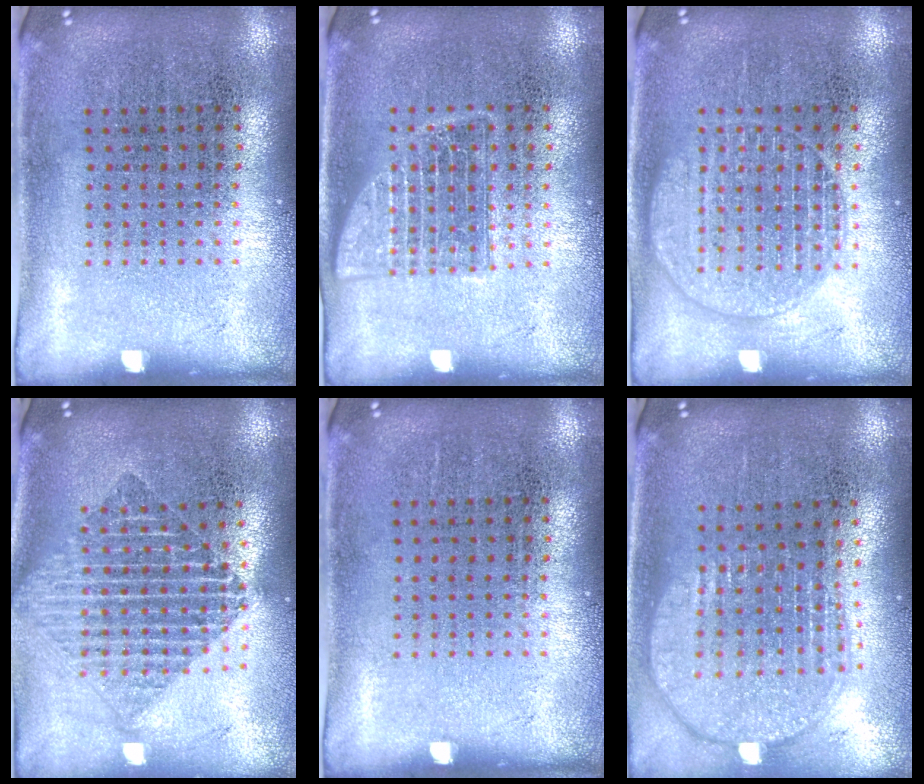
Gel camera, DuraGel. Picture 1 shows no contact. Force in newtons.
{"total": 1.3, "press": 1.3, "slide": 0.3}
{"total": 2.7, "press": 2.7, "slide": 0.5}
{"total": 1.8, "press": 1.5, "slide": 1.0}
{"total": 0.0}
{"total": 1.9, "press": 1.7, "slide": 1.0}